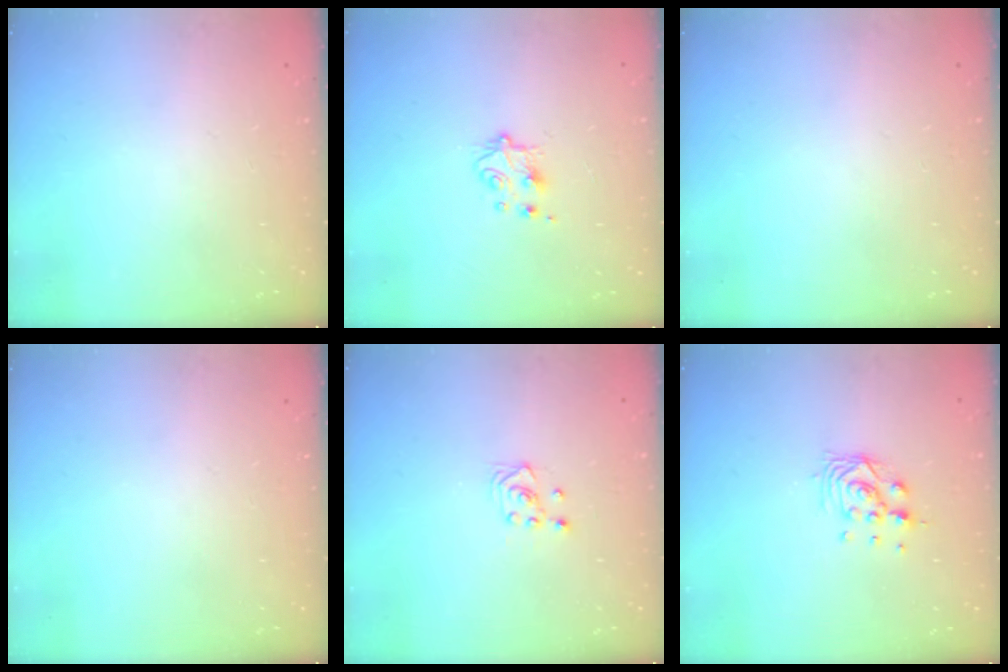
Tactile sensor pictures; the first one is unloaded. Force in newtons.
{"total": 5.3, "press": 5.2, "slide": 0.6}
{"total": 0.0}
{"total": 0.0}
{"total": 3.0, "press": 2.6, "slide": 1.5}
{"total": 7.9, "press": 7.8, "slide": 0.6}